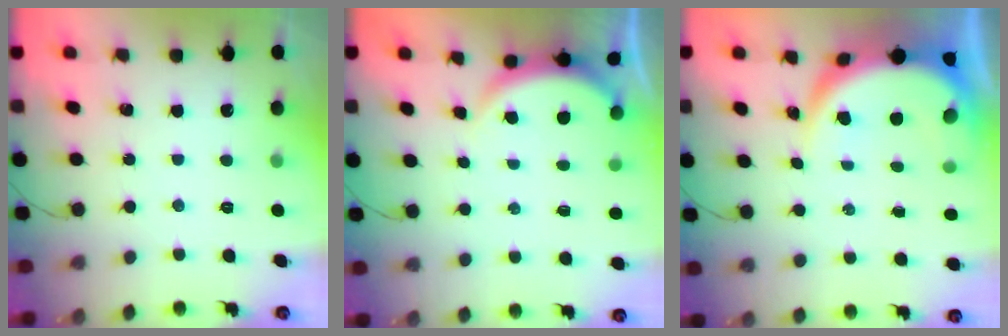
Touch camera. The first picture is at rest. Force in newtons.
{"total": 3.7, "press": 3.7, "slide": 0.3}
{"total": 8.5, "press": 8.4, "slide": 0.8}